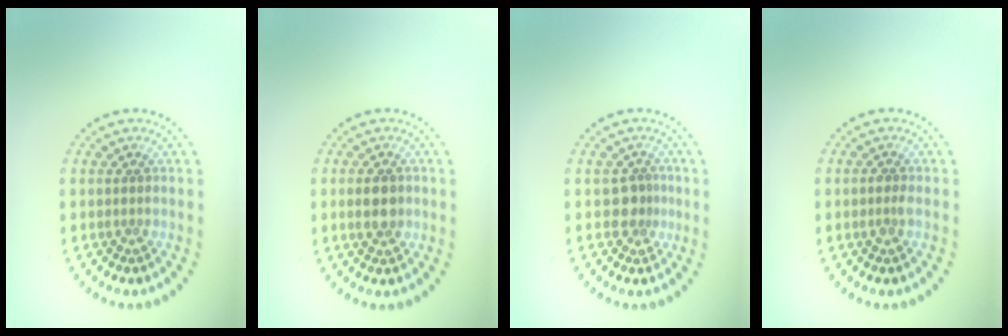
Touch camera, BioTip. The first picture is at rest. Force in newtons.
{"total": 2.8, "press": 2.8, "slide": 0.1}
{"total": 2.0, "press": 1.6, "slide": 1.2}
{"total": 0.7, "press": 0.6, "slide": 0.1}